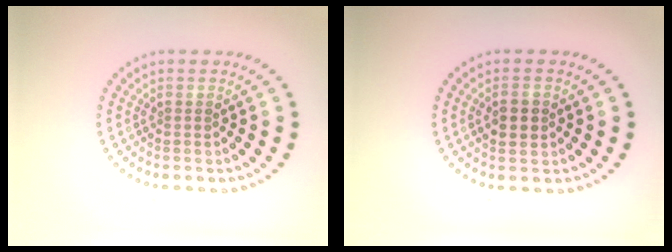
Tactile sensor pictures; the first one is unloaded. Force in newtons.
{"total": 2.5, "press": 2.5, "slide": 0.2}